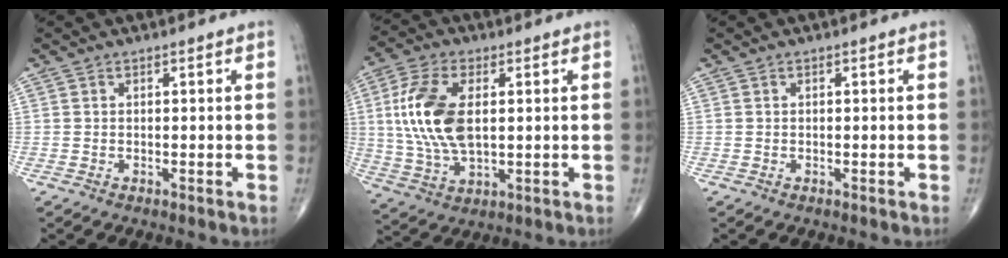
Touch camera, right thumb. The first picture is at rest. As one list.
[{"total": 14.3, "force": [2.0, 7.5, 12.0], "torque": [-0.252, -0.002, 0.041]}, {"total": 0.0}]